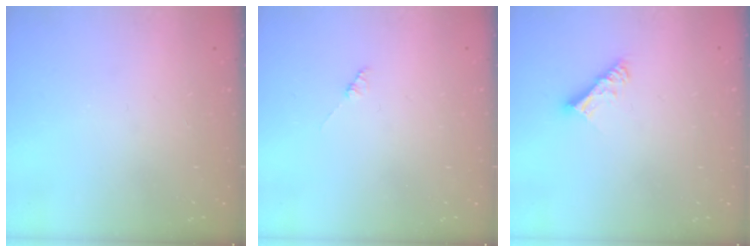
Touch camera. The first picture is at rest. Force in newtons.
{"total": 0.9, "press": 0.8, "slide": 0.2}
{"total": 6.7, "press": 6.7, "slide": 0.6}